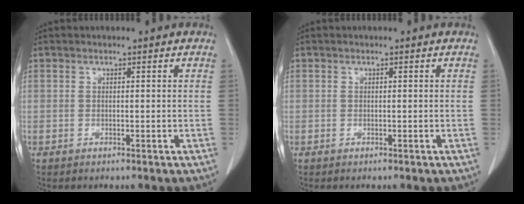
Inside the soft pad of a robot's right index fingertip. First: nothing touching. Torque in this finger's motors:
{"motor_torque": [-0.31, 0.06, -0.82, -0.14]}